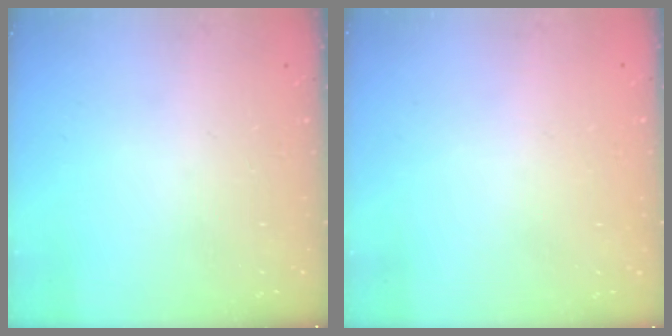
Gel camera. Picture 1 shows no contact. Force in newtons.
{"total": 0.0}